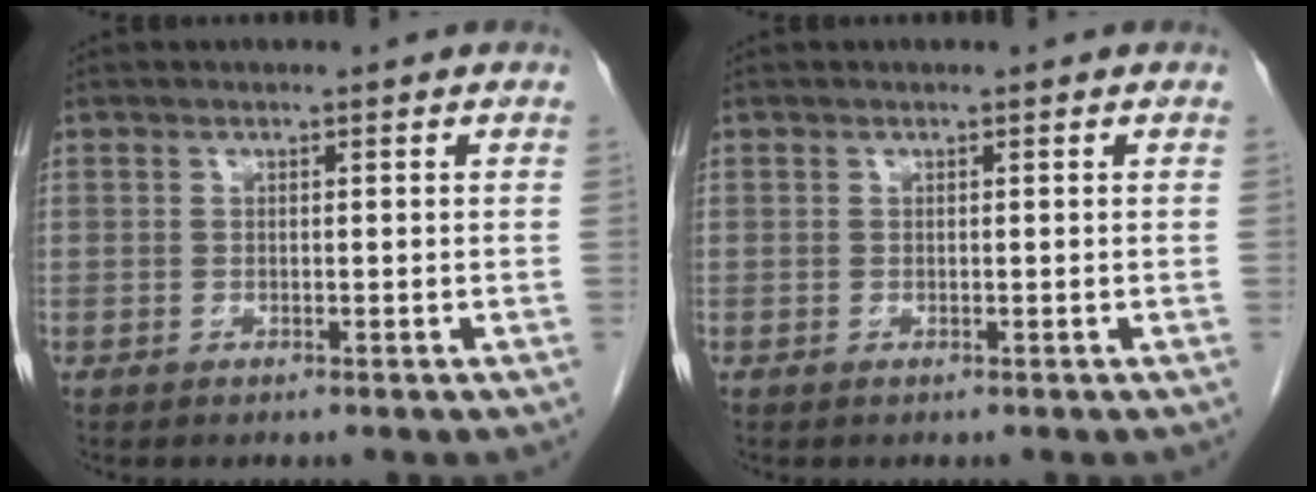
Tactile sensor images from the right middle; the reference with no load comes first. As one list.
[{"total": 0.0}]